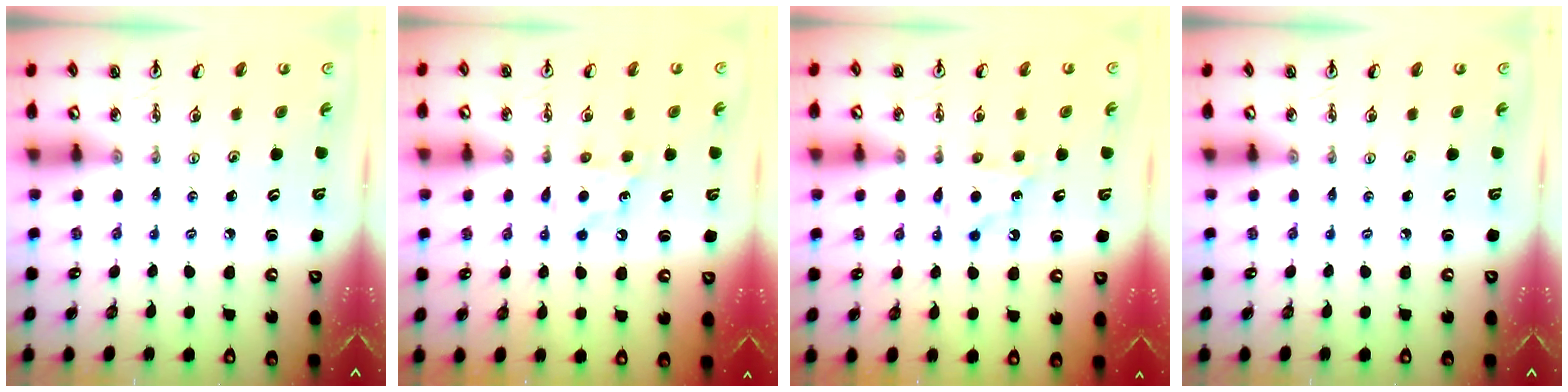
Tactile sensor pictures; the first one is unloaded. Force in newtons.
{"total": 6.3, "press": 6.3, "slide": 0.8}
{"total": 6.6, "press": 6.5, "slide": 1.4}
{"total": 0.0}